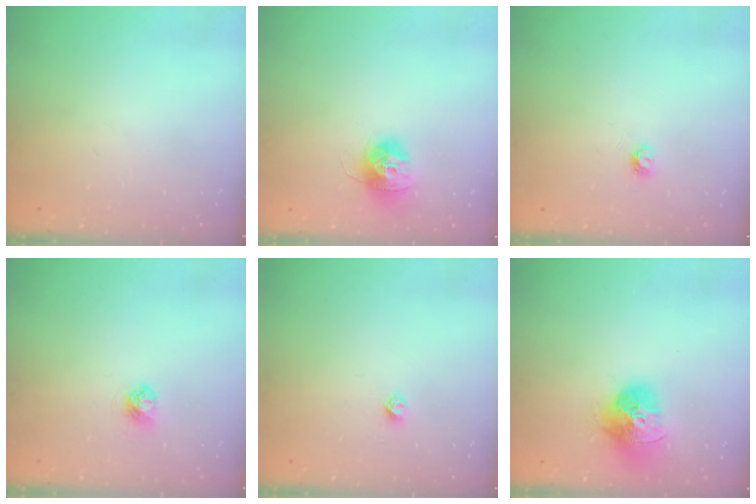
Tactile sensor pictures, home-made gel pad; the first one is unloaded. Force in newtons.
{"total": 12.1, "press": 12.1, "slide": 1.1}
{"total": 3.9, "press": 3.8, "slide": 0.6}
{"total": 4.0, "press": 4.0, "slide": 0.4}
{"total": 2.4, "press": 2.4, "slide": 0.2}
{"total": 16.0, "press": 15.9, "slide": 1.7}